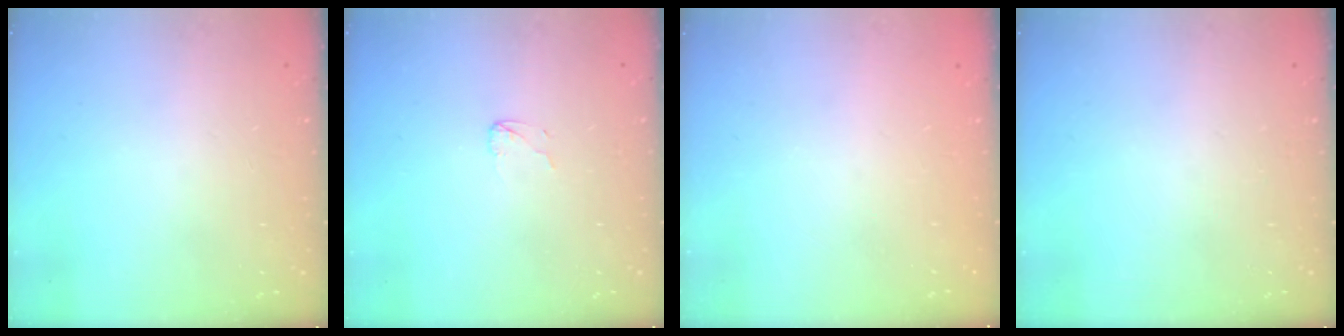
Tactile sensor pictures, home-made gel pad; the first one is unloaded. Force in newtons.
{"total": 2.4, "press": 2.4, "slide": 0.2}
{"total": 0.0}
{"total": 0.0}